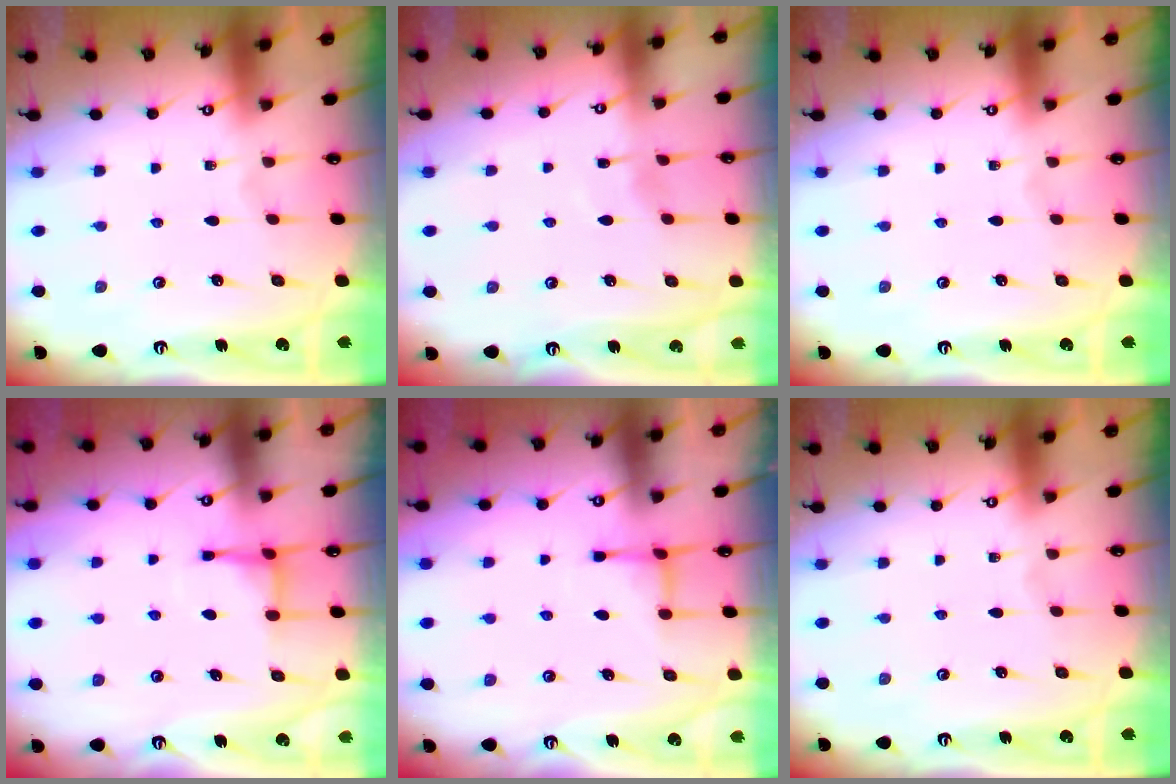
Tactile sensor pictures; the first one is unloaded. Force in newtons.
{"total": 3.9, "press": 3.9, "slide": 0.6}
{"total": 0.0}
{"total": 4.4, "press": 4.4, "slide": 0.7}
{"total": 3.7, "press": 3.6, "slide": 0.6}
{"total": 0.0}